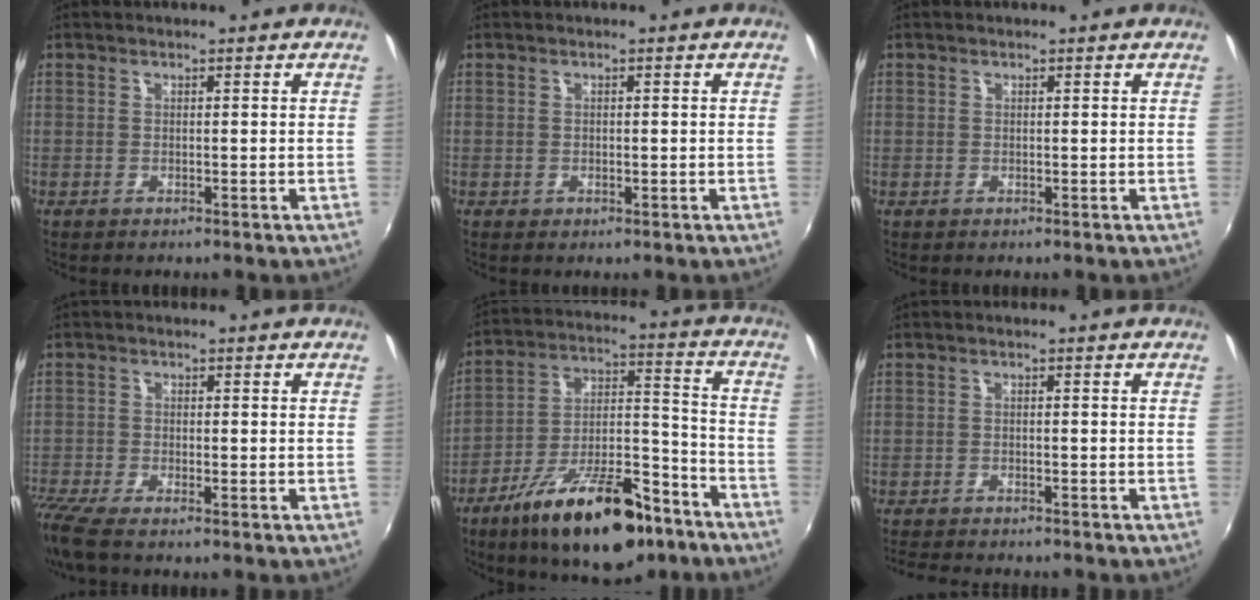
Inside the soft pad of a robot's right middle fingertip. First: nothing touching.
{"total": 0.6, "force": [-0.1, 0.4, 0.4], "torque": [-0.005, 0.001, -0.001]}
{"total": 0.8, "force": [-0.1, 0.8, 0.0], "torque": [0.000, 0.003, 0.000]}
{"total": 6.2, "force": [-4.9, 1.2, 3.6], "torque": [-0.102, -0.023, -0.096]}
{"total": 21.3, "force": [-13.8, 7.5, 14.4], "torque": [-0.240, -0.003, -0.217]}
{"total": 6.5, "force": [-6.0, 1.1, 2.4], "torque": [-0.062, -0.016, -0.097]}